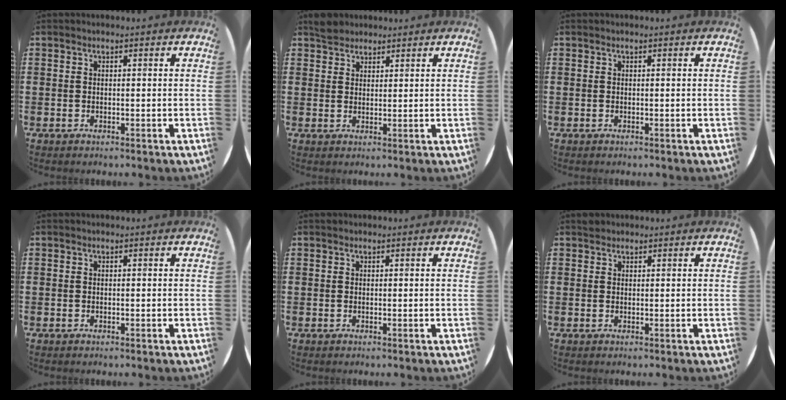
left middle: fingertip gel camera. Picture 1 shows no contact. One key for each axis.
{"total": 2.4, "fx": 2.2, "fy": 0.9, "fz": 0.0, "tx": 0.003, "ty": 0.003, "tz": 0.043}
{"total": 0.0}
{"total": 0.0}
{"total": 0.0}
{"total": 0.8, "fx": 0.7, "fy": 0.3, "fz": -0.1, "tx": 0.009, "ty": 0.000, "tz": 0.012}